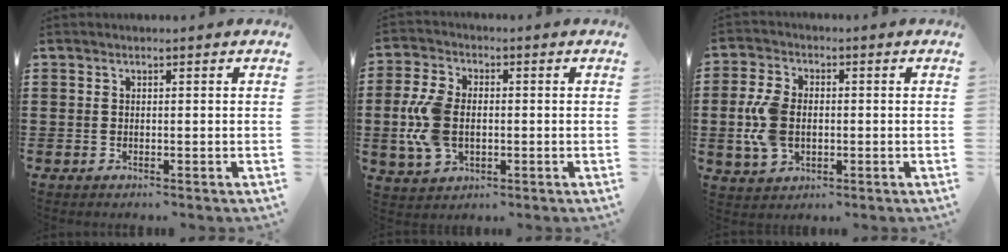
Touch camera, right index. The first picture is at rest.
{"total": 8.7, "force": [-0.7, 5.6, 6.6], "torque": [-0.169, 0.001, -0.019]}
{"total": 7.5, "force": [-0.5, 4.9, 5.6], "torque": [-0.147, 0.000, -0.017]}